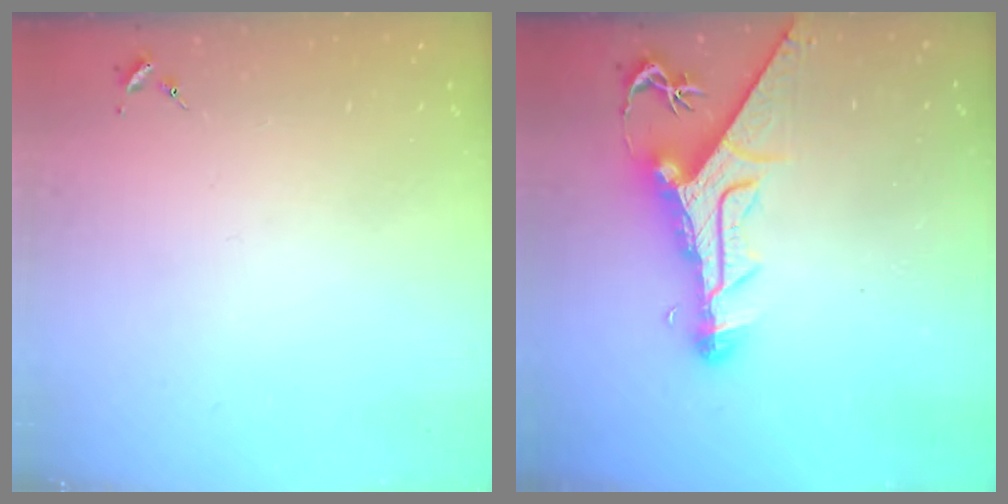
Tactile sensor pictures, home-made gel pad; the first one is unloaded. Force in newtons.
{"total": 15.0, "press": 14.9, "slide": 1.5}